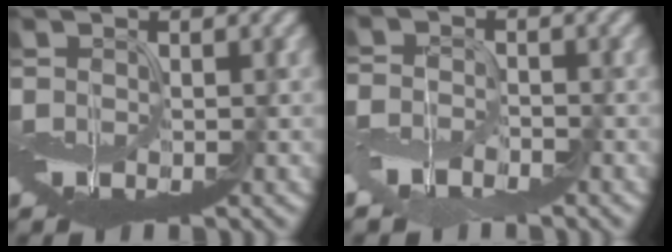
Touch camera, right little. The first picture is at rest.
{"total": 4.0, "force": [-2.5, 2.4, 2.0], "torque": [-0.043, -0.010, -0.056]}